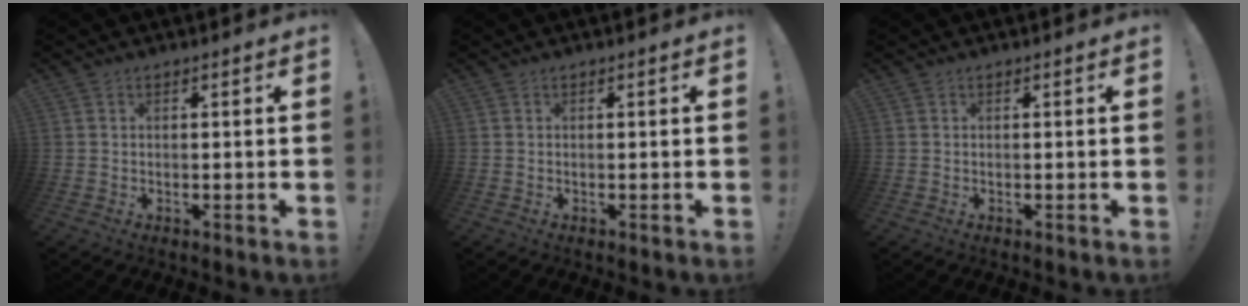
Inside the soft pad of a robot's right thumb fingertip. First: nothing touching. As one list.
[{"total": 0.0}, {"total": 0.0}]